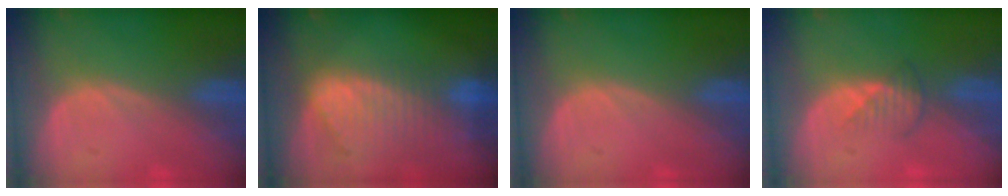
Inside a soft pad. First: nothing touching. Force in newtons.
{"total": 9.5, "press": 8.2, "slide": 4.7}
{"total": 0.0}
{"total": 2.5, "press": 2.5, "slide": 0.3}